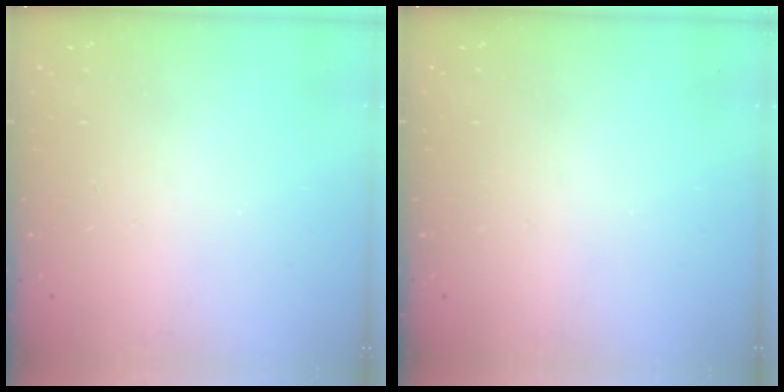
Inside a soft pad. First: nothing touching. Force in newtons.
{"total": 0.0}